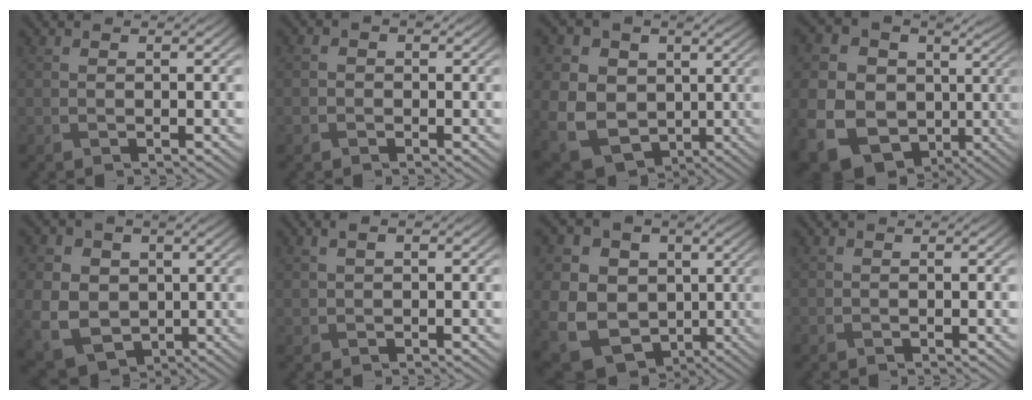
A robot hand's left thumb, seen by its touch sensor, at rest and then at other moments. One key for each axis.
{"total": 1.5, "fx": -0.5, "fy": 1.3, "fz": 0.5, "tx": -0.008, "ty": -0.002, "tz": -0.011}
{"total": 15.1, "fx": 1.8, "fy": 12.7, "fz": 8.0, "tx": -0.224, "ty": 0.001, "tz": 0.028}
{"total": 19.4, "fx": 0.3, "fy": 17.1, "fz": 9.0, "tx": -0.246, "ty": -0.015, "tz": 0.021}
{"total": 10.0, "fx": 0.2, "fy": 8.2, "fz": 5.6, "tx": -0.161, "ty": -0.012, "tz": 0.000}
{"total": 2.2, "fx": 1.0, "fy": 1.1, "fz": 1.6, "tx": -0.036, "ty": 0.003, "tz": 0.021}
{"total": 17.6, "fx": 1.6, "fy": 15.2, "fz": 8.7, "tx": -0.243, "ty": 0.010, "tz": 0.035}
{"total": 0.0}